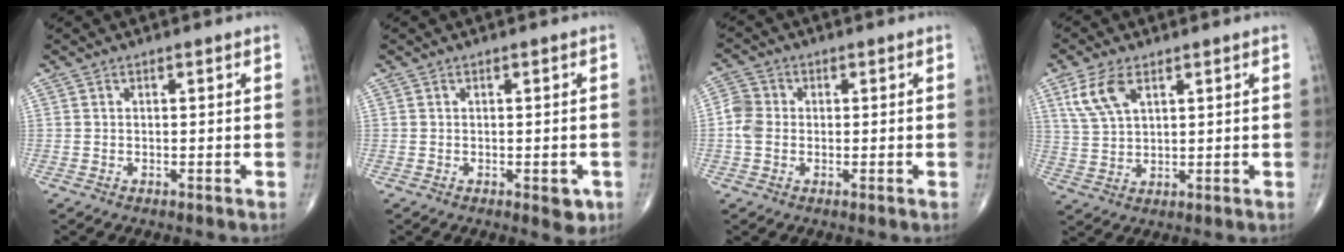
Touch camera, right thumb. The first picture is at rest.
{"total": 2.9, "force": [-1.0, 1.4, 2.3], "torque": [-0.011, -0.001, -0.008]}
{"total": 4.3, "force": [-0.4, 3.6, 2.3], "torque": [-0.049, 0.009, -0.015]}
{"total": 7.3, "force": [3.5, 3.7, 5.2], "torque": [-0.106, -0.006, 0.077]}